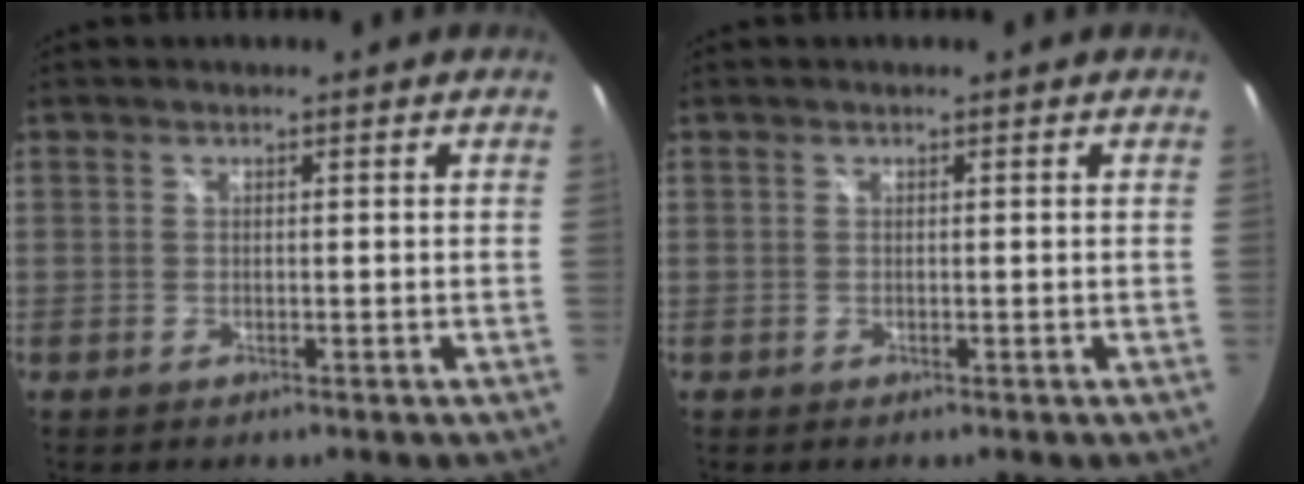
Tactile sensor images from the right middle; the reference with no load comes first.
{"total": 0.0}